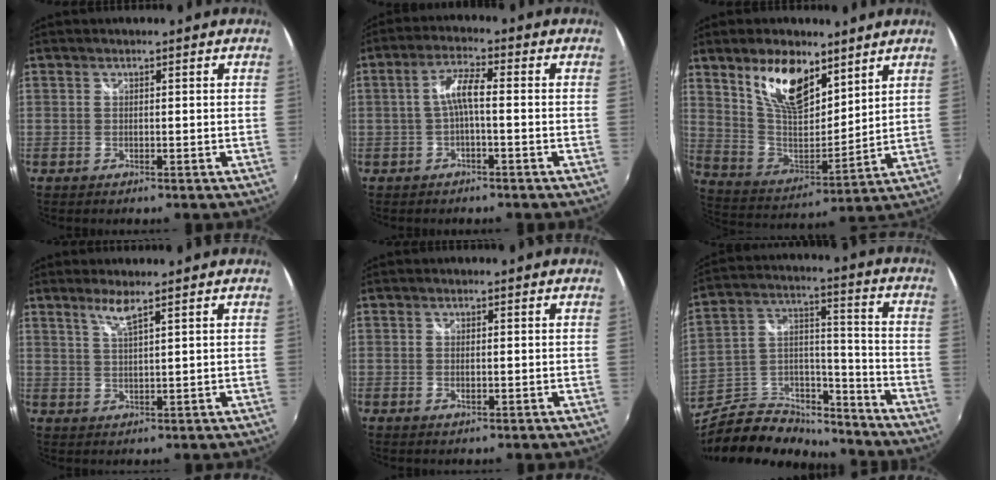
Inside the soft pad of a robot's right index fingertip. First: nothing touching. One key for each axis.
{"total": 4.5, "fx": -0.9, "fy": 0.6, "fz": 4.3, "tx": -0.090, "ty": 0.010, "tz": -0.018}
{"total": 15.0, "fx": 9.1, "fy": 6.9, "fz": 9.7, "tx": -0.177, "ty": -0.001, "tz": 0.176}
{"total": 3.2, "fx": 2.3, "fy": -0.1, "fz": 2.2, "tx": -0.048, "ty": -0.003, "tz": 0.045}
{"total": 1.2, "fx": 0.0, "fy": 0.5, "fz": 1.1, "tx": -0.022, "ty": -0.002, "tz": -0.002}
{"total": 20.1, "fx": -16.2, "fy": 8.6, "fz": 8.0, "tx": -0.165, "ty": 0.039, "tz": -0.257}